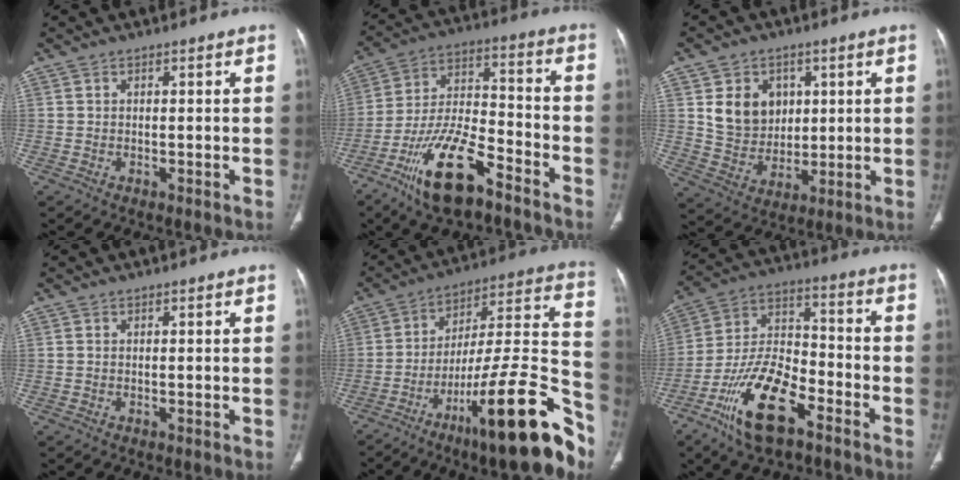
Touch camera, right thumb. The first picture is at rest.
{"total": 16.9, "force": [-10.6, 6.0, 11.7], "torque": [-0.218, 0.065, -0.193]}
{"total": 10.7, "force": [3.1, 8.9, 5.1], "torque": [-0.046, -0.016, 0.067]}
{"total": 0.0}
{"total": 26.3, "force": [-15.0, 5.4, 20.9], "torque": [-0.257, 0.092, -0.231]}
{"total": 17.0, "force": [-9.6, 7.1, 12.1], "torque": [-0.224, 0.060, -0.180]}